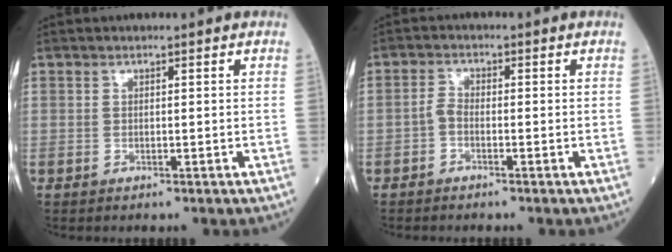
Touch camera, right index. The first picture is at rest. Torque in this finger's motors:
{"motor_torque": [0.02, -0.04, 0.01, -0.01]}